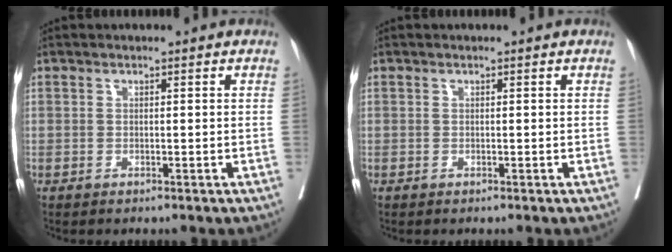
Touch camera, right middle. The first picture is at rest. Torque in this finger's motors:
{"motor_torque": [-0.03, 0.03, -0.01, 0.00]}